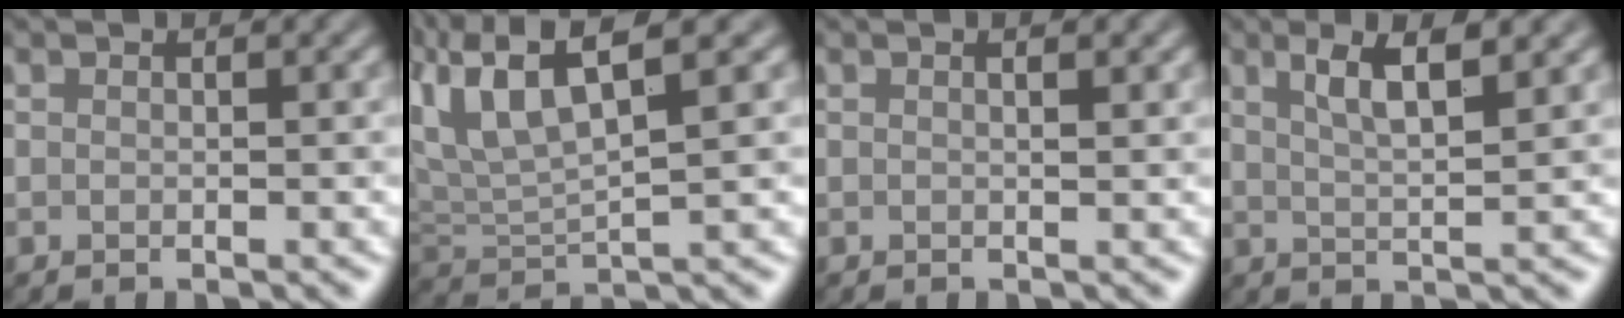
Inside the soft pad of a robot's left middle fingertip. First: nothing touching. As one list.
[{"total": 6.5, "force": [3.2, 1.9, 5.3], "torque": [-0.115, 0.013, 0.058]}, {"total": 1.0, "force": [0.5, 0.3, 0.9], "torque": [-0.013, 0.000, 0.004]}, {"total": 4.2, "force": [2.0, 1.0, 3.5], "torque": [-0.055, 0.000, 0.035]}]